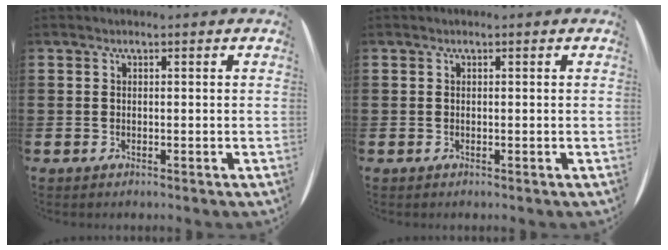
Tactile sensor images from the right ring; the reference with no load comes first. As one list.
[{"total": 0.0}]